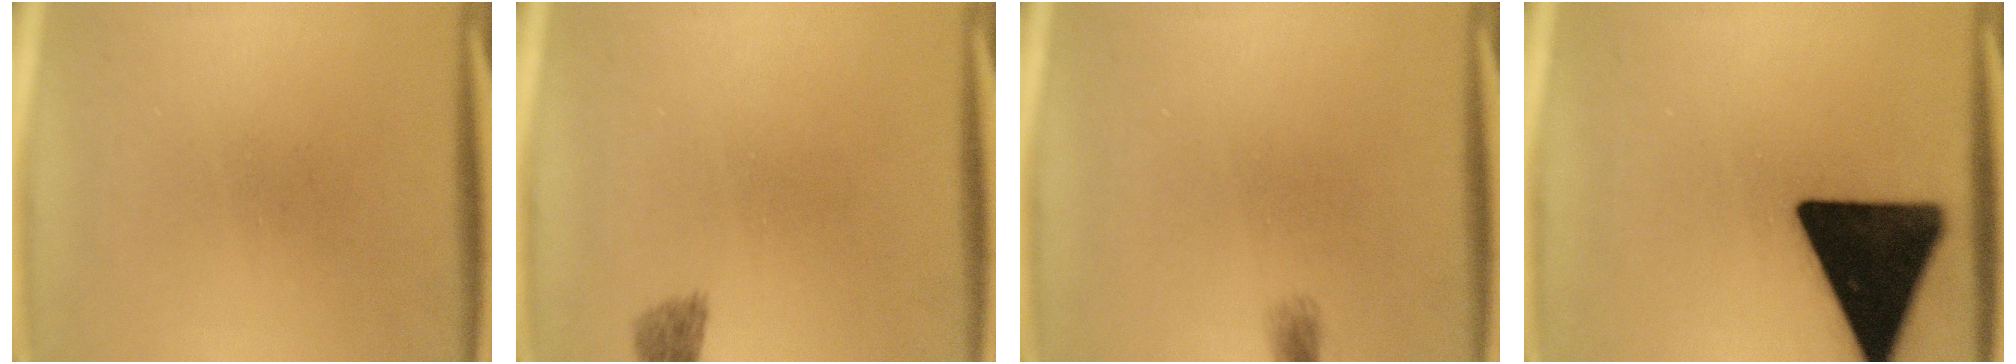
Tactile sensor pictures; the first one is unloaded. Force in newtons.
{"total": 1.9}
{"total": 1.4}
{"total": 19.8}